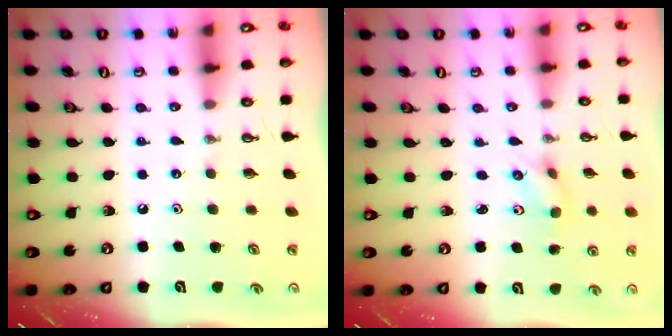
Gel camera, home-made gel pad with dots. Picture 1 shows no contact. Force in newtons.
{"total": 2.0, "press": 1.8, "slide": 0.9}